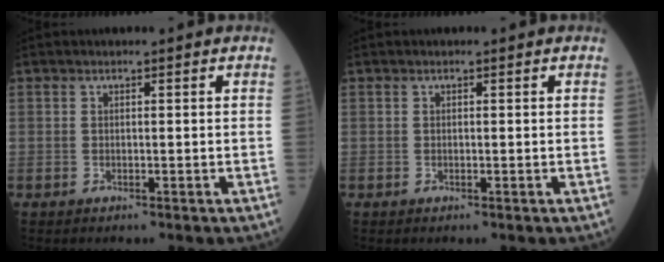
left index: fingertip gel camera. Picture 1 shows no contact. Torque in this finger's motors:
{"motor_torque": [-0.30, 0.43, -0.02, -0.01]}